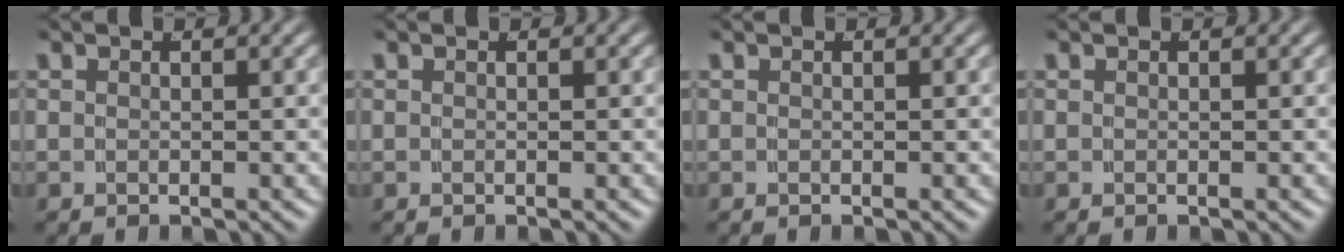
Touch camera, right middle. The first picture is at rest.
{"total": 0.0}
{"total": 0.0}
{"total": 0.0}